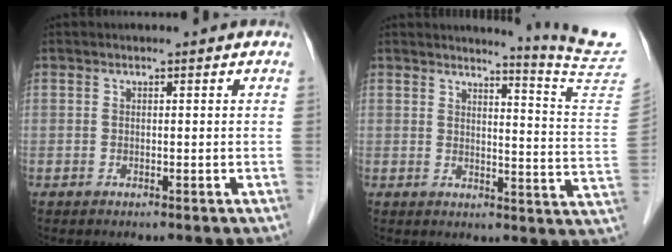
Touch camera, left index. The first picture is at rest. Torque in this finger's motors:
{"motor_torque": [-0.41, -0.15, -0.35, -0.03]}